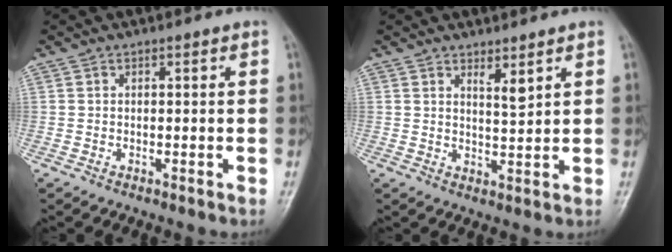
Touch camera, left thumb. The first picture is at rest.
{"total": 2.8, "force": [1.9, 0.5, 2.0], "torque": [-0.033, -0.022, 0.037]}